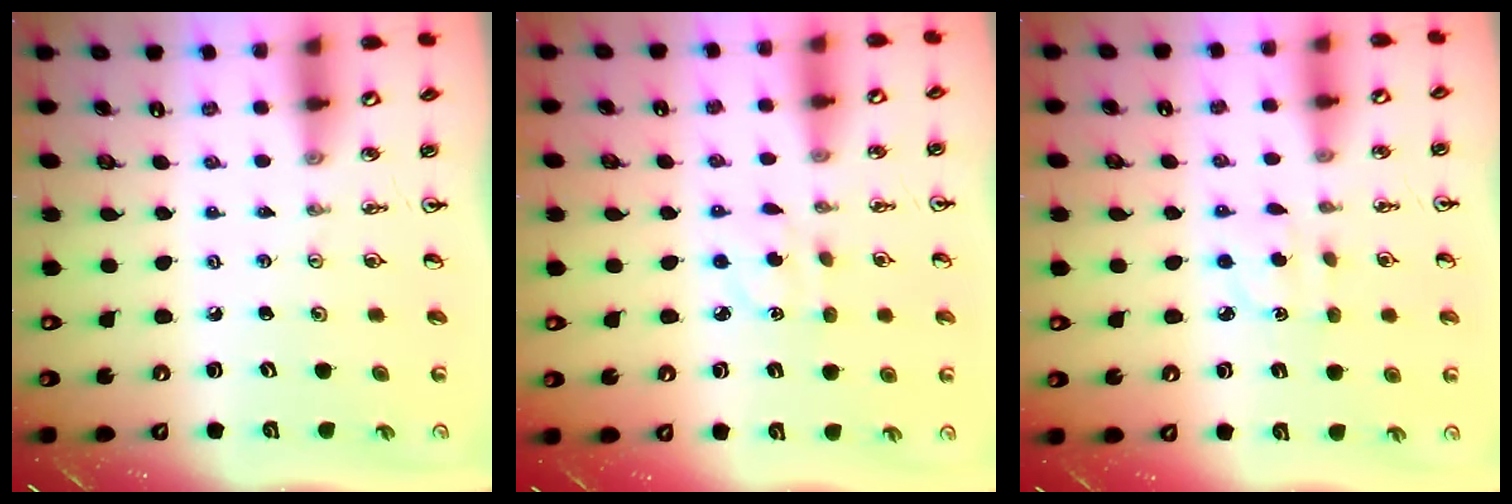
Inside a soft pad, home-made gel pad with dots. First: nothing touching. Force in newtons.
{"total": 3.2, "press": 3.1, "slide": 0.9}
{"total": 2.8, "press": 2.6, "slide": 0.8}